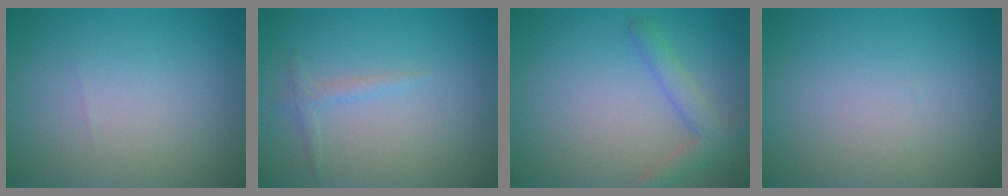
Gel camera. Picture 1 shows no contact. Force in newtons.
{"total": 1.1, "press": 1.1, "slide": 0.1}
{"total": 2.6, "press": 2.6, "slide": 0.2}
{"total": 0.0}